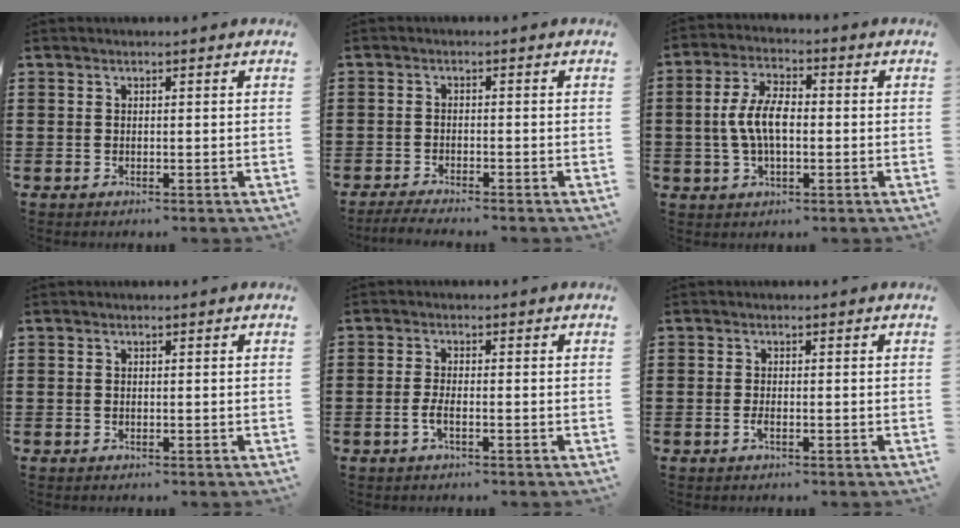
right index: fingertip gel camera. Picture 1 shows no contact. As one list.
[{"total": 2.1, "force": [-2.1, -0.1, 0.4], "torque": [-0.006, 0.000, -0.042]}, {"total": 7.2, "force": [-0.5, 3.4, 6.4], "torque": [-0.143, 0.000, -0.016]}, {"total": 0.0}, {"total": 2.2, "force": [-0.9, 0.4, 1.9], "torque": [-0.042, -0.004, -0.019]}, {"total": 1.1, "force": [-0.5, 0.2, 1.0], "torque": [-0.027, -0.008, -0.010]}]